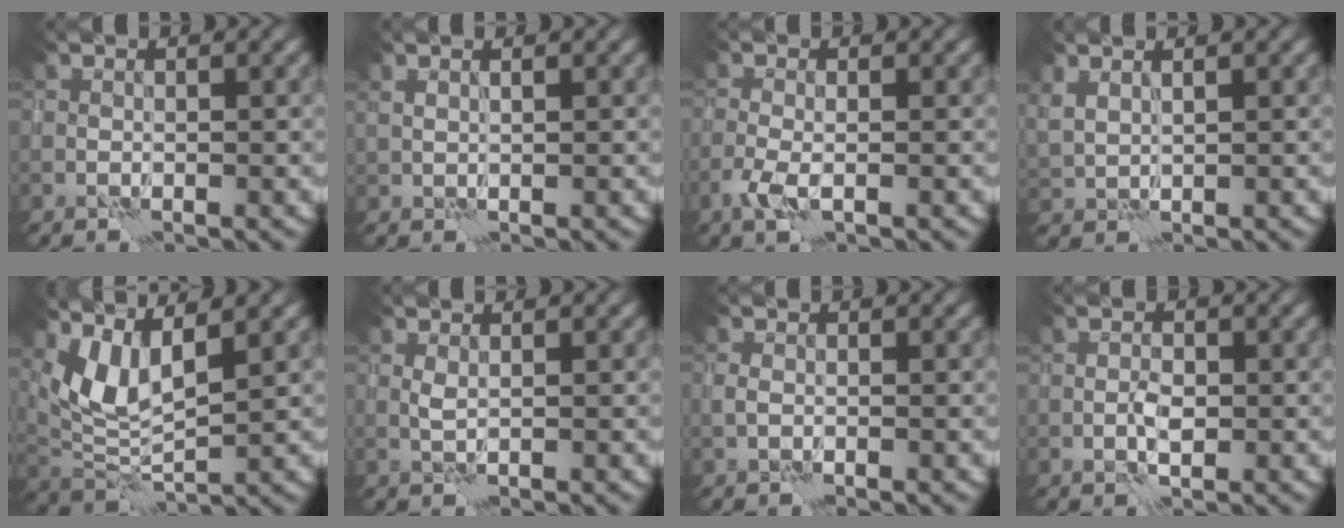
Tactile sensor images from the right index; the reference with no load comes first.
{"total": 0.8, "force": [0.8, 0.2, 0.3], "torque": [-0.002, -0.003, 0.017]}
{"total": 2.1, "force": [-0.9, 0.9, 1.7], "torque": [-0.040, -0.003, -0.023]}
{"total": 1.5, "force": [1.3, 0.6, 0.6], "torque": [-0.015, 0.000, 0.033]}
{"total": 5.1, "force": [2.6, 2.3, 3.7], "torque": [-0.085, -0.010, 0.058]}
{"total": 0.6, "force": [0.4, 0.1, 0.5], "torque": [-0.008, 0.002, 0.008]}
{"total": 0.8, "force": [-0.3, 0.6, 0.4], "torque": [-0.008, 0.001, -0.010]}
{"total": 1.3, "force": [-0.1, 0.7, 1.1], "torque": [-0.020, 0.001, -0.003]}